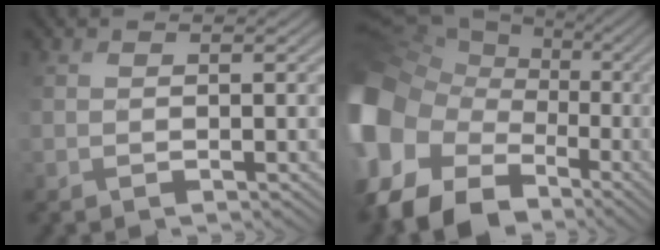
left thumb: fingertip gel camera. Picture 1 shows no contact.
{"total": 18.4, "force": [-4.8, 14.2, 10.7], "torque": [-0.290, -0.013, -0.094]}